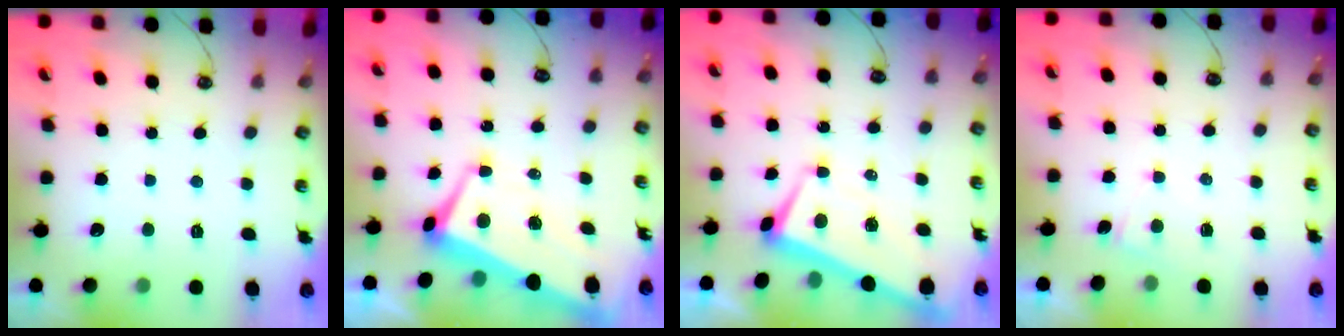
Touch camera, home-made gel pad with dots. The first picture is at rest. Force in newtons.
{"total": 1.8, "press": 1.2, "slide": 1.3}
{"total": 2.4, "press": 2.3, "slide": 0.7}
{"total": 2.4, "press": 2.4, "slide": 0.1}